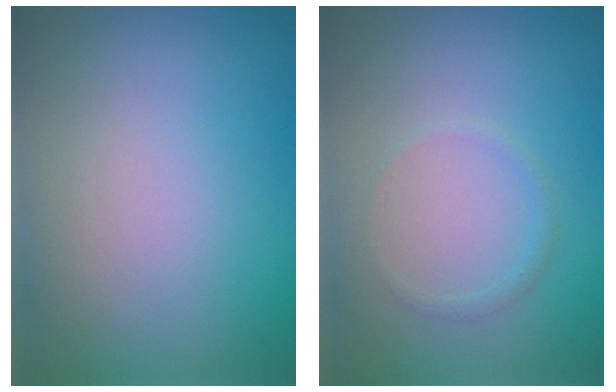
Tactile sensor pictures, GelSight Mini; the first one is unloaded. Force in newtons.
{"total": 0.7, "press": 0.7, "slide": 0.0}